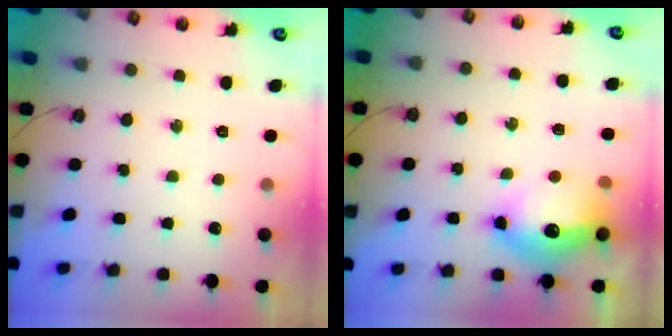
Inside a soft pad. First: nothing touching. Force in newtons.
{"total": 15.2, "press": 15.1, "slide": 1.3}